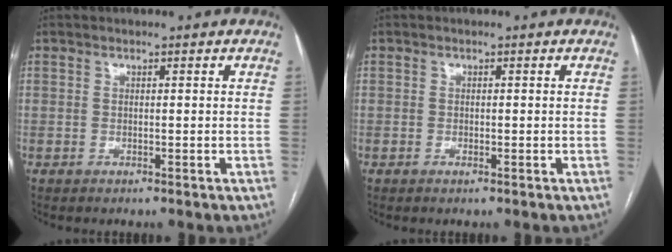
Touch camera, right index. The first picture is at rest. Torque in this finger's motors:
{"motor_torque": [-1.87, -0.27, -0.84, -0.21]}